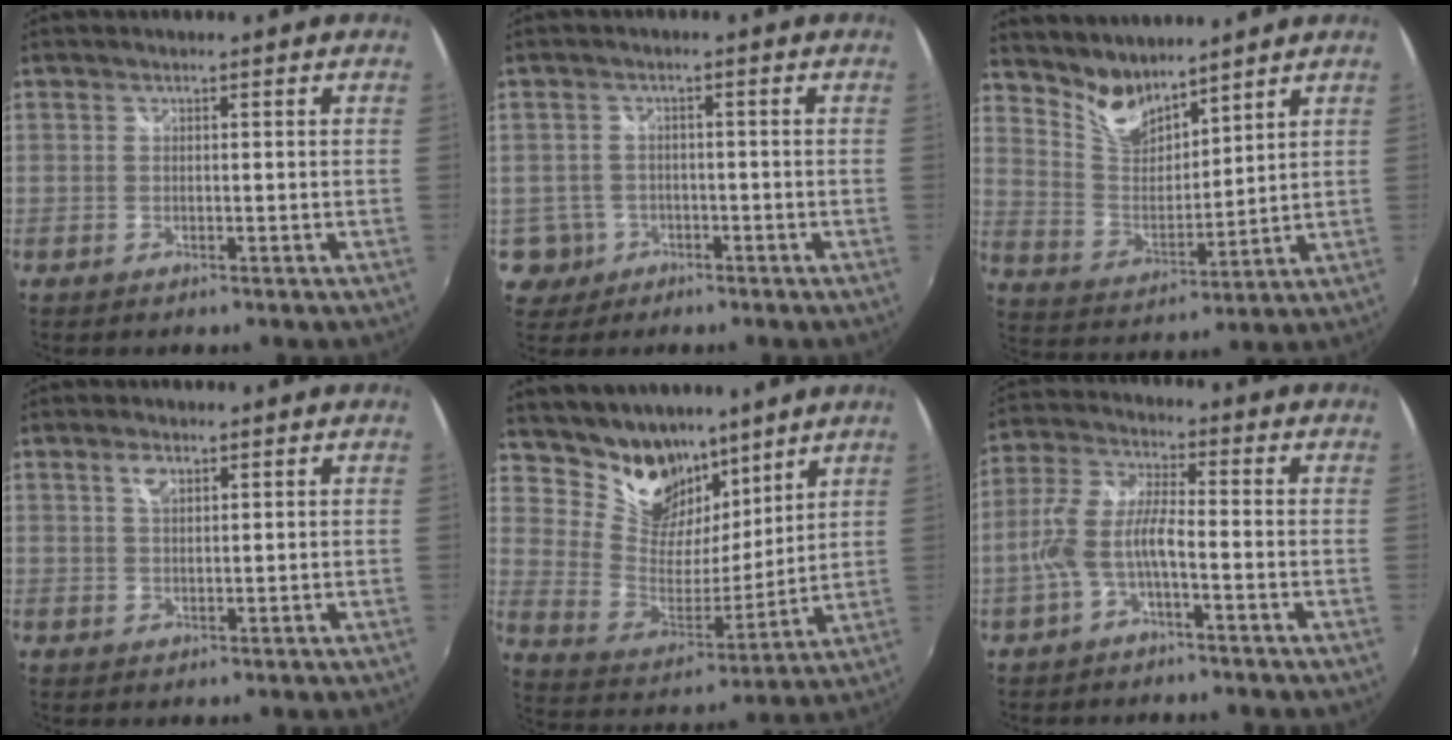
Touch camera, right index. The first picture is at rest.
{"total": 4.6, "force": [-1.8, 4.3, 0.3], "torque": [-0.019, 0.010, -0.027]}
{"total": 9.3, "force": [8.2, 3.4, 2.8], "torque": [-0.058, -0.003, 0.164]}
{"total": 2.7, "force": [1.4, 1.3, 1.9], "torque": [-0.033, 0.003, 0.024]}
{"total": 15.9, "force": [11.5, 9.2, 6.0], "torque": [-0.140, 0.006, 0.217]}
{"total": 7.5, "force": [-2.7, 1.9, 6.7], "torque": [-0.155, 0.009, -0.052]}